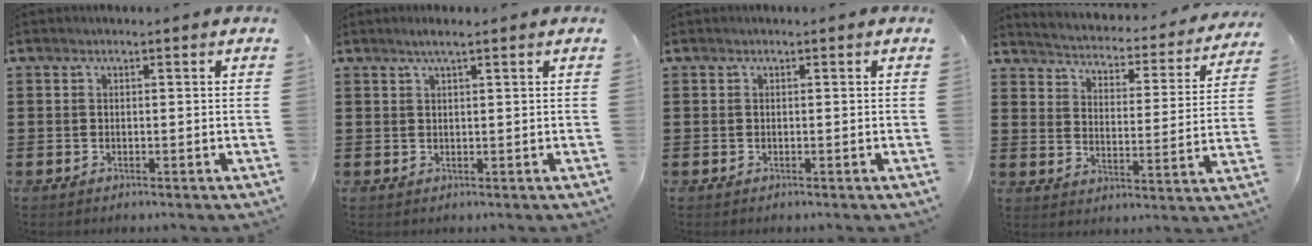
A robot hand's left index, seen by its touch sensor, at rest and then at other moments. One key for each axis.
{"total": 1.7, "fx": 1.1, "fy": 0.1, "fz": 1.3, "tx": -0.026, "ty": 0.000, "tz": 0.020}
{"total": 0.0}
{"total": 2.6, "fx": 2.6, "fy": 0.0, "fz": 0.1, "tx": -0.023, "ty": -0.032, "tz": 0.032}